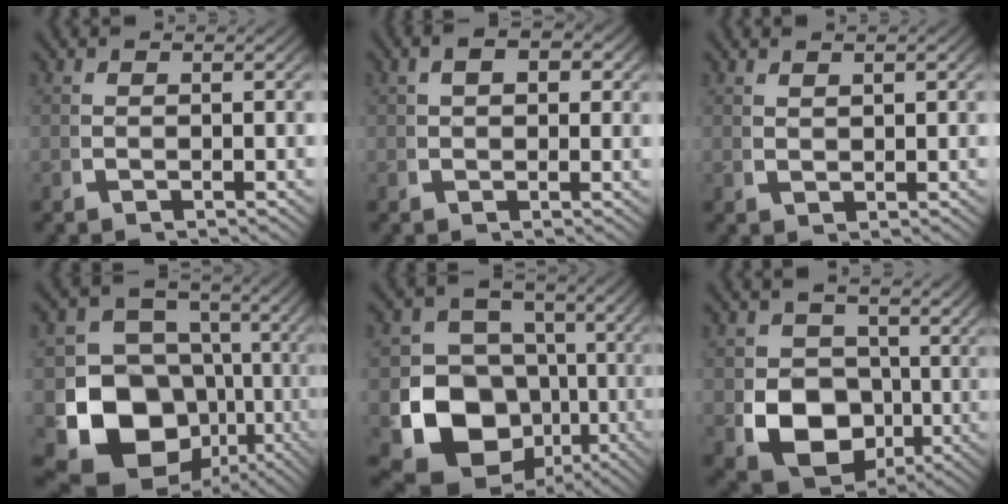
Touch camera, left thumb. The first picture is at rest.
{"total": 2.9, "force": [1.0, 1.7, 2.1], "torque": [-0.033, 0.000, 0.014]}
{"total": 1.1, "force": [1.0, 0.1, 0.5], "torque": [-0.007, 0.002, 0.026]}
{"total": 16.6, "force": [-2.8, 12.8, 10.1], "torque": [-0.196, -0.072, -0.028]}
{"total": 14.8, "force": [-2.9, 11.9, 8.4], "torque": [-0.173, -0.065, -0.033]}
{"total": 13.2, "force": [0.5, 10.7, 7.7], "torque": [-0.171, -0.060, 0.030]}